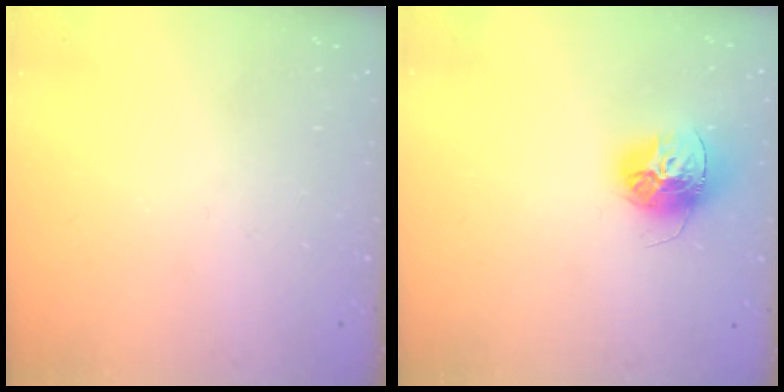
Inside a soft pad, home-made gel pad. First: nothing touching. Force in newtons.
{"total": 15.2, "press": 15.2, "slide": 1.4}